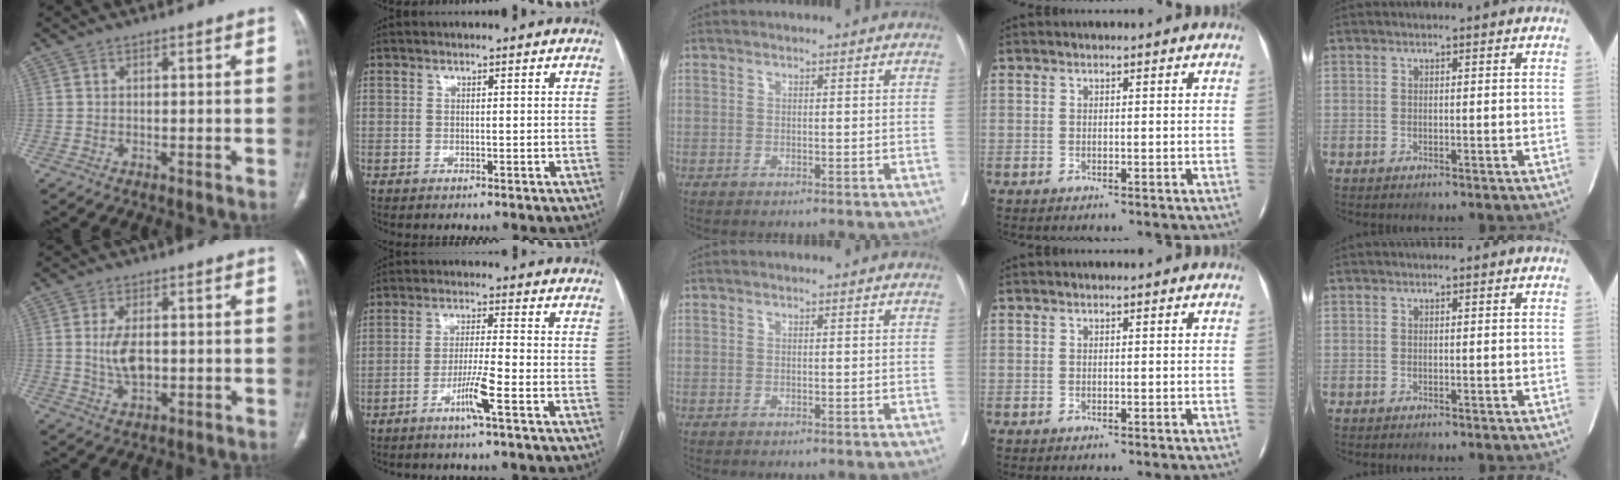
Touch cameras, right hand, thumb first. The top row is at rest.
{"thumb": {"total": 5.7, "force": [0.1, 3.1, 4.9], "torque": [-0.097, -0.005, 0.007]}, "index": {"total": 5.4, "force": [-2.7, -0.6, 4.6], "torque": [-0.089, -0.008, -0.054]}}